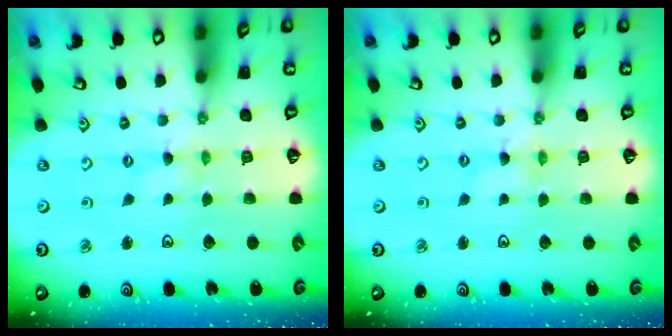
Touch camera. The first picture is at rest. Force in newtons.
{"total": 1.7, "press": 1.7, "slide": 0.2}